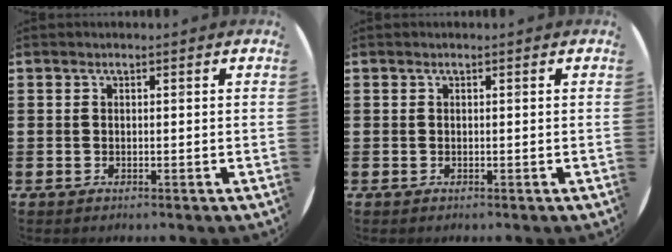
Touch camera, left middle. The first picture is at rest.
{"total": 0.0}